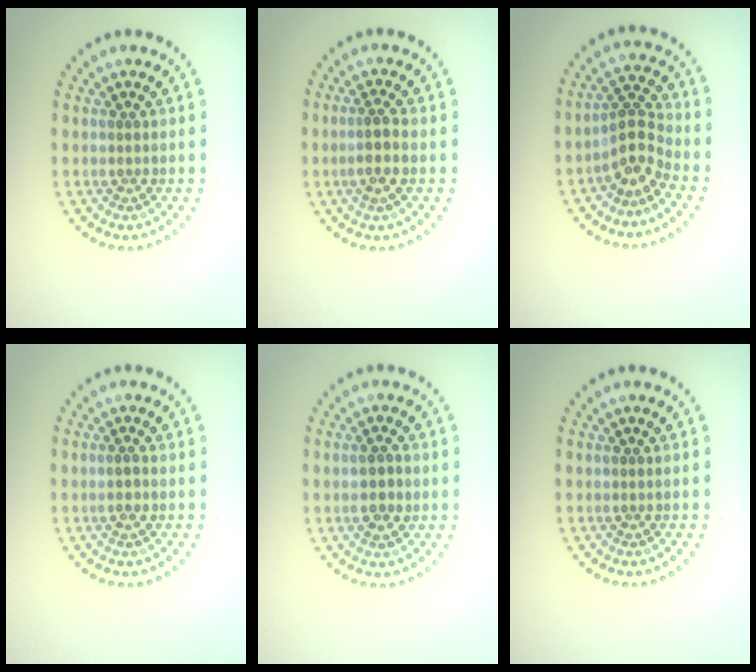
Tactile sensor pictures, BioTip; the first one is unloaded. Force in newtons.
{"total": 2.5, "press": 2.2, "slide": 1.1}
{"total": 3.0, "press": 2.3, "slide": 1.9}
{"total": 0.6, "press": 0.6, "slide": 0.3}
{"total": 2.1, "press": 2.1, "slide": 0.2}
{"total": 0.0}